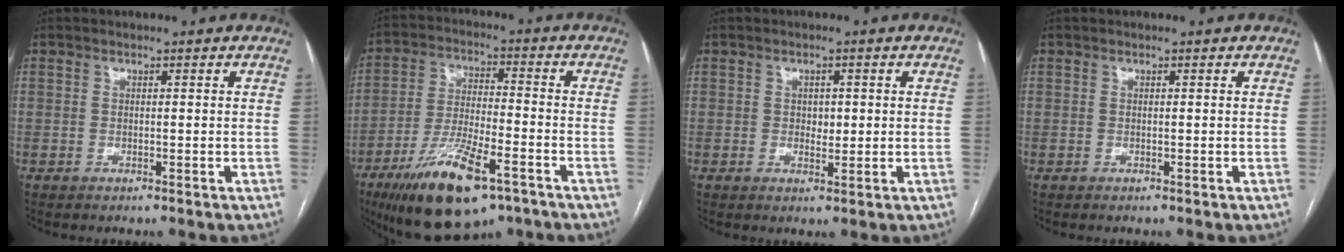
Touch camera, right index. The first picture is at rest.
{"total": 15.8, "force": [-9.4, 4.2, 12.0], "torque": [-0.232, -0.023, -0.159]}
{"total": 2.3, "force": [0.2, 1.4, 1.8], "torque": [-0.025, 0.000, 0.005]}
{"total": 0.0}